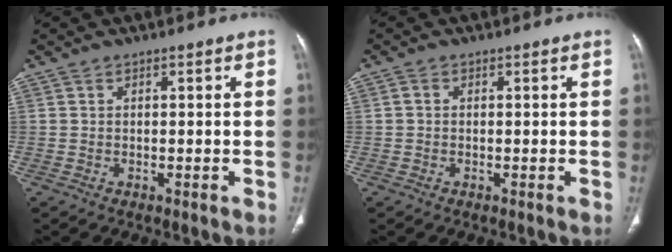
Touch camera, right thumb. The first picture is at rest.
{"total": 0.8, "force": [0.0, 0.6, 0.4], "torque": [-0.007, 0.001, -0.003]}